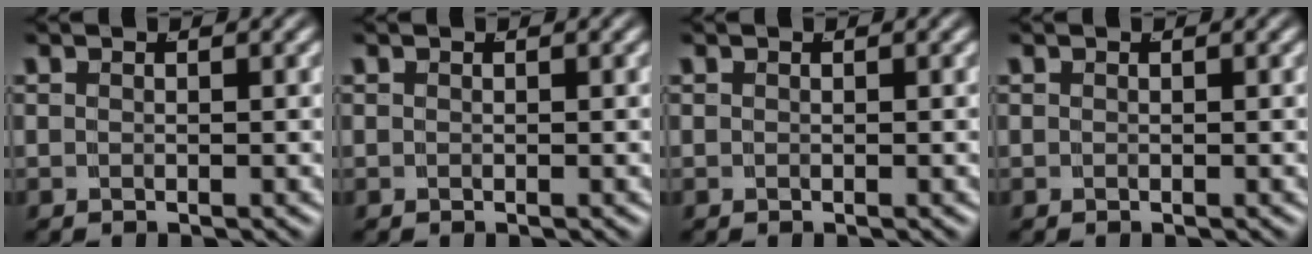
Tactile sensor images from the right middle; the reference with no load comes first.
{"total": 0.0}
{"total": 0.0}
{"total": 0.0}